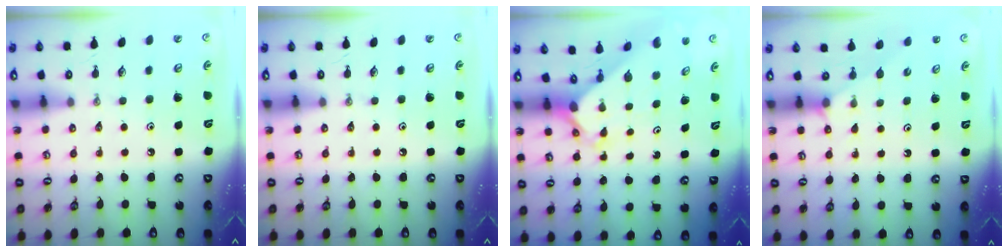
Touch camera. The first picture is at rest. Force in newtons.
{"total": 0.0}
{"total": 2.5, "press": 2.5, "slide": 0.3}
{"total": 2.9, "press": 2.9, "slide": 0.4}